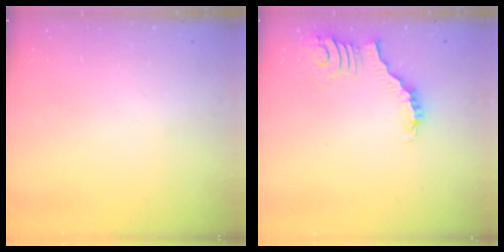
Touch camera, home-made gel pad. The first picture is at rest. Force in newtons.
{"total": 3.5, "press": 3.4, "slide": 0.7}